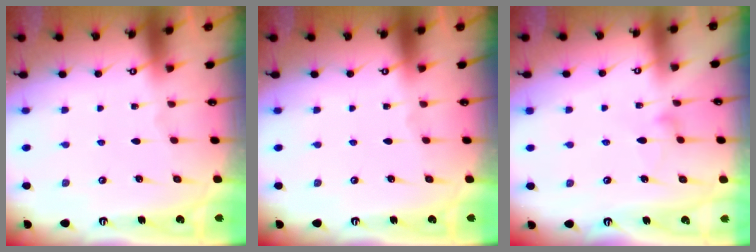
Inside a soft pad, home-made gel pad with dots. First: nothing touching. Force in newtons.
{"total": 0.0}
{"total": 7.8, "press": 7.8, "slide": 0.5}